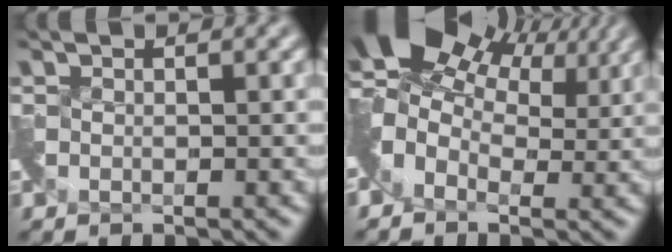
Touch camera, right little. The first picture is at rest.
{"total": 7.6, "force": [3.3, 5.1, 4.6], "torque": [-0.082, 0.011, 0.054]}